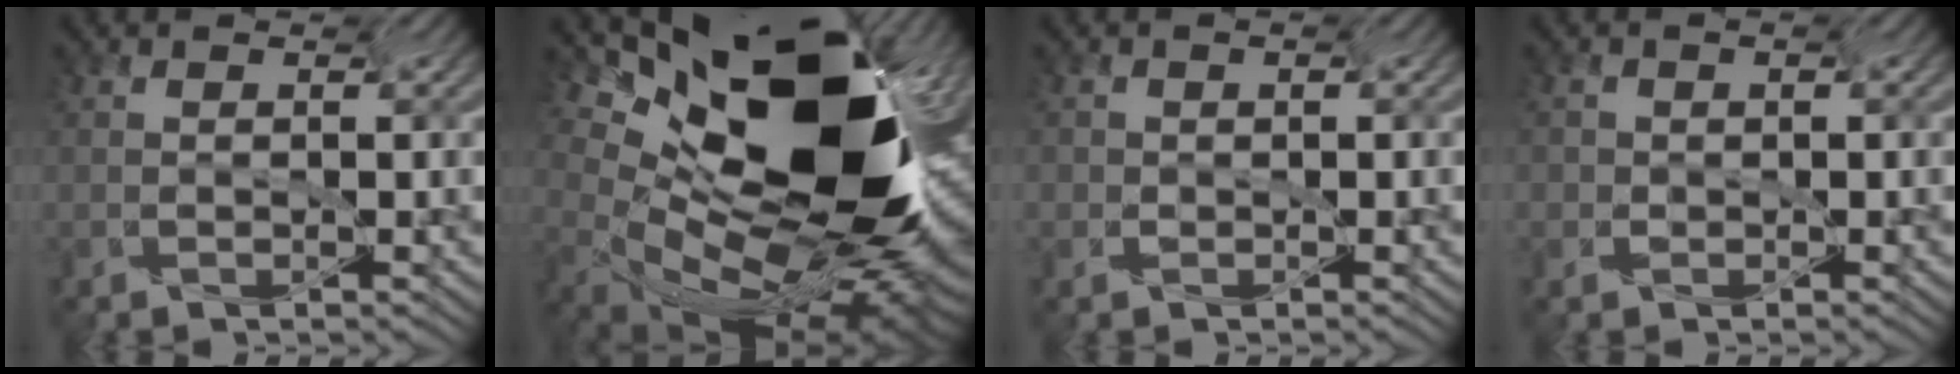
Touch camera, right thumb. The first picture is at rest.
{"total": 17.0, "force": [0.7, 9.3, 14.2], "torque": [-0.261, 0.009, 0.042]}
{"total": 1.2, "force": [-0.9, 0.2, -0.8], "torque": [0.012, 0.002, -0.020]}
{"total": 1.4, "force": [-1.0, 0.5, -0.7], "torque": [0.014, 0.002, -0.020]}